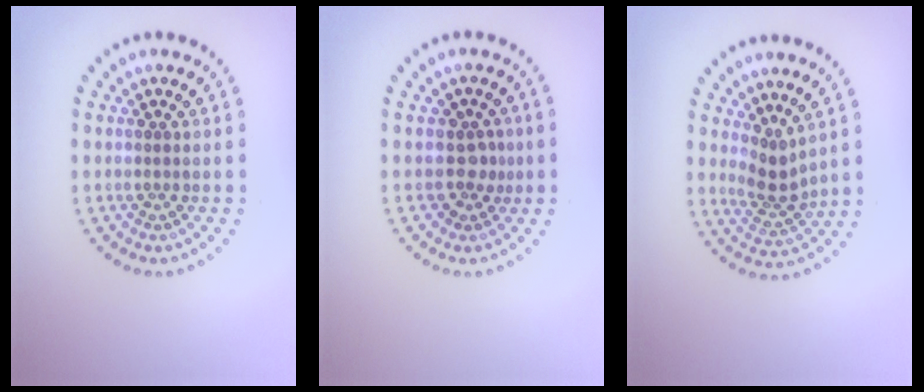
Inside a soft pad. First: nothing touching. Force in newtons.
{"total": 1.8, "press": 1.4, "slide": 1.1}
{"total": 2.4, "press": 1.7, "slide": 1.7}